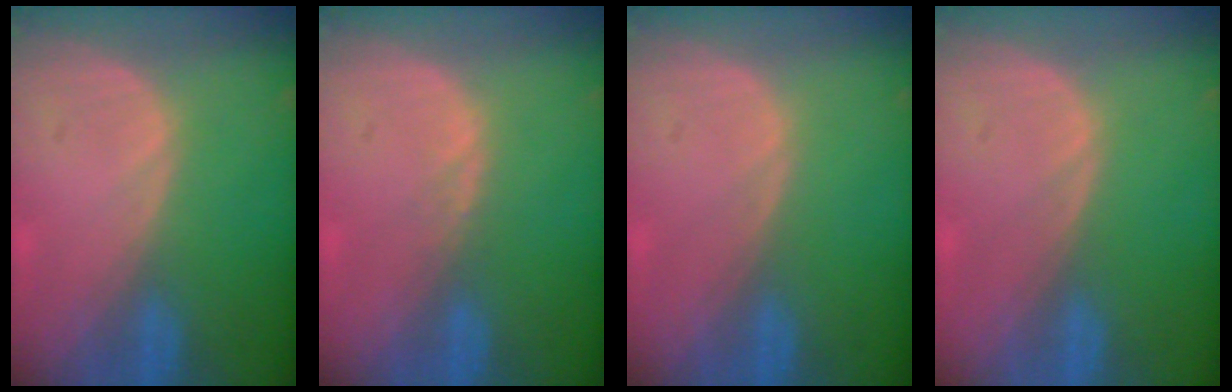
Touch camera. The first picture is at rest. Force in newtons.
{"total": 0.8, "press": 0.8, "slide": 0.3}
{"total": 0.0}
{"total": 0.0}